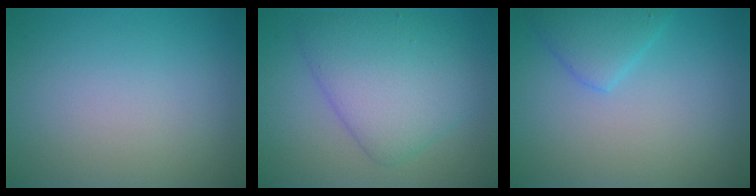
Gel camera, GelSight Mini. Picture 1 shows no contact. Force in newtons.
{"total": 6.2, "press": 6.2, "slide": 0.1}
{"total": 2.6, "press": 2.6, "slide": 0.1}